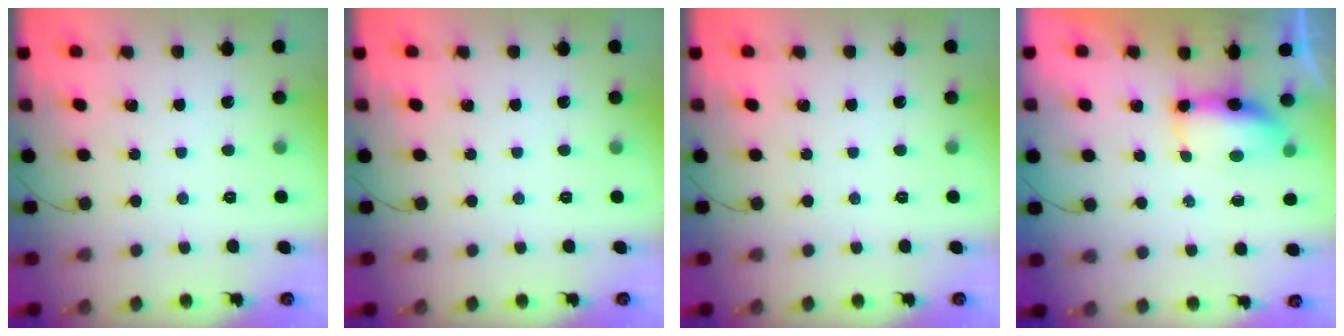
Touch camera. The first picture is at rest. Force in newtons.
{"total": 0.0}
{"total": 0.0}
{"total": 8.1, "press": 7.3, "slide": 3.6}